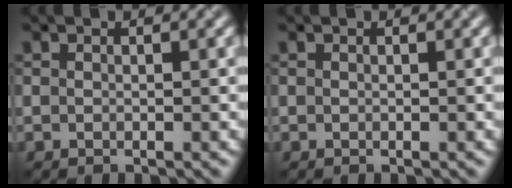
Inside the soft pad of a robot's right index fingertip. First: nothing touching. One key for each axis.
{"total": 0.0}